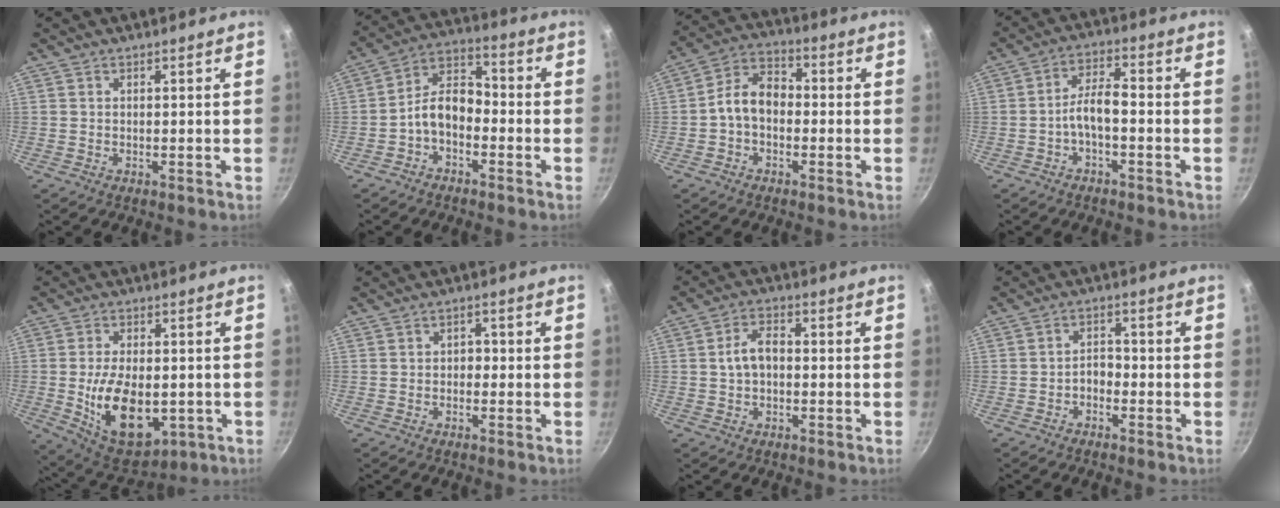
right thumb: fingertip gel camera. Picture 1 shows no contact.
{"total": 8.7, "force": [-2.6, 5.5, 6.2], "torque": [-0.098, 0.044, -0.062]}
{"total": 8.5, "force": [-1.2, 6.0, 6.0], "torque": [-0.092, 0.033, -0.037]}
{"total": 5.9, "force": [-2.1, 2.8, 4.8], "torque": [-0.081, 0.037, -0.046]}
{"total": 15.5, "force": [-2.6, 8.7, 12.6], "torque": [-0.192, -0.007, -0.020]}
{"total": 1.9, "force": [-0.3, 1.5, 1.1], "torque": [0.004, 0.008, -0.013]}
{"total": 5.5, "force": [-0.1, 3.5, 4.2], "torque": [-0.073, 0.020, -0.008]}
{"total": 3.0, "force": [-1.5, 2.0, 1.7], "torque": [-0.014, 0.018, -0.033]}